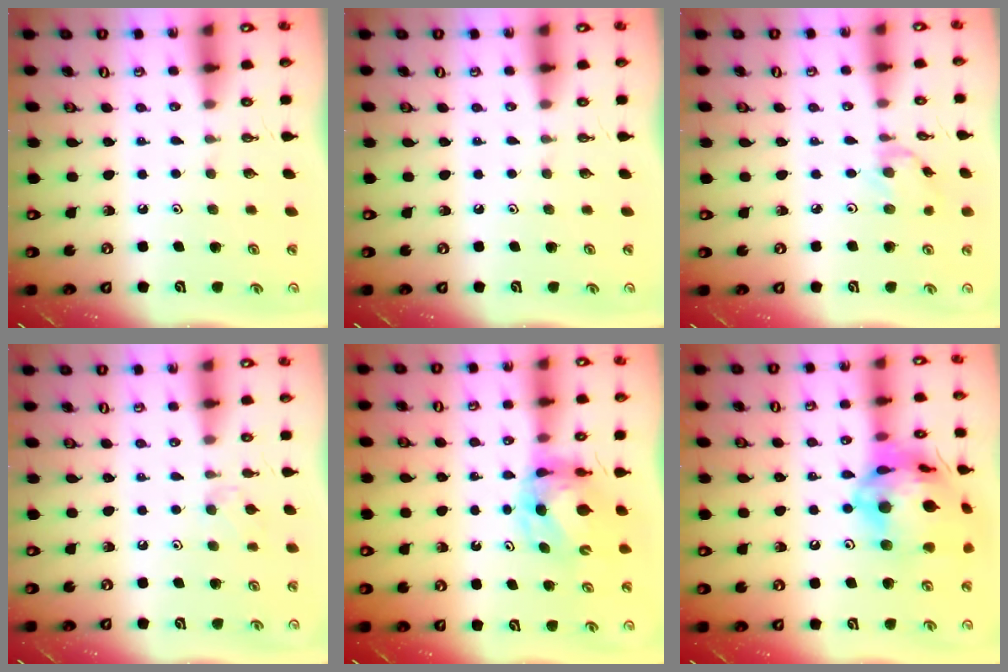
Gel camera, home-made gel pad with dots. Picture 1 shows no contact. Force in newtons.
{"total": 0.0}
{"total": 1.3, "press": 1.2, "slide": 0.4}
{"total": 5.2, "press": 5.1, "slide": 1.0}
{"total": 7.5, "press": 7.4, "slide": 0.8}
{"total": 23.5, "press": 23.3, "slide": 2.8}